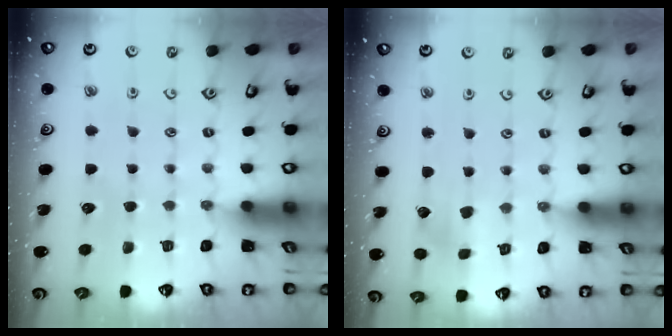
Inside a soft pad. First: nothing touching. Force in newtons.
{"total": 2.5, "press": 2.5, "slide": 0.3}